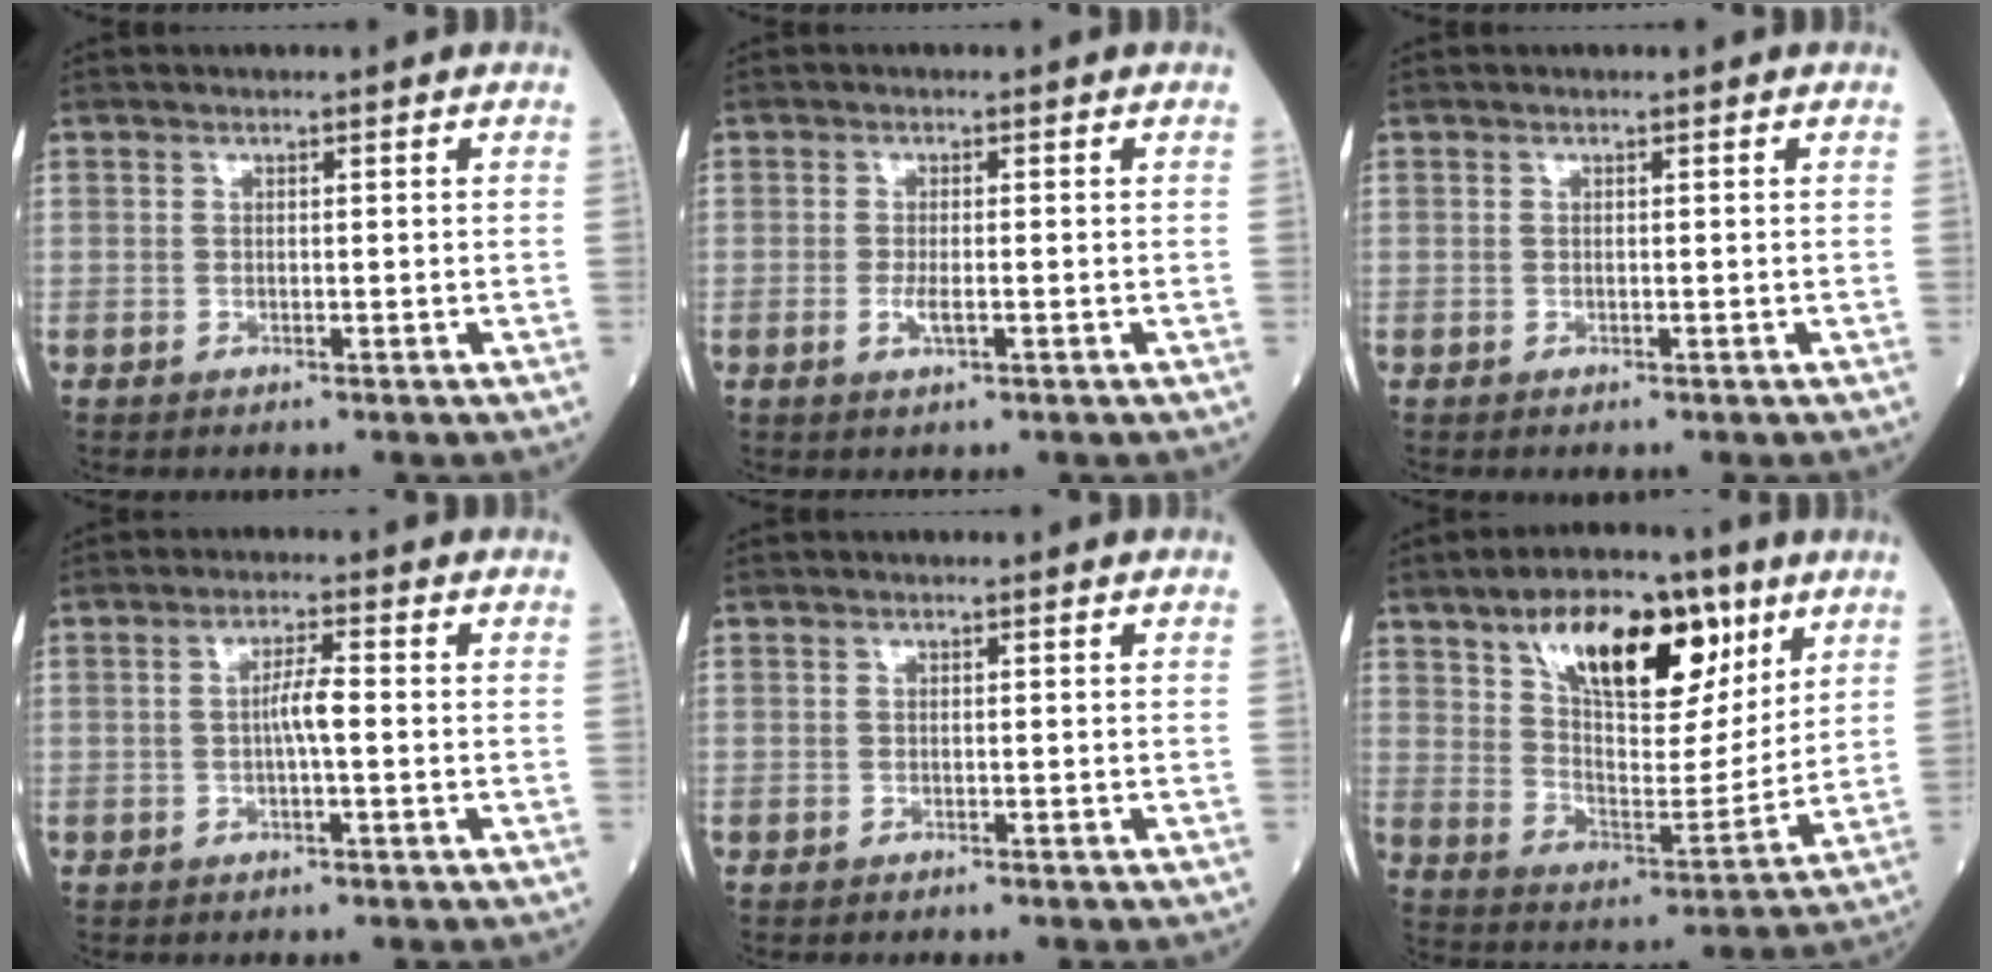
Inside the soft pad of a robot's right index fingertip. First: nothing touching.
{"total": 2.3, "force": [-0.6, 0.5, 2.1], "torque": [-0.045, -0.003, -0.010]}
{"total": 0.0}
{"total": 3.2, "force": [-0.4, 0.2, 3.2], "torque": [-0.056, 0.004, -0.007]}
{"total": 0.7, "force": [-0.6, 0.2, 0.3], "torque": [-0.007, -0.001, -0.009]}
{"total": 18.3, "force": [9.6, 7.5, 13.7], "torque": [-0.219, 0.010, 0.165]}